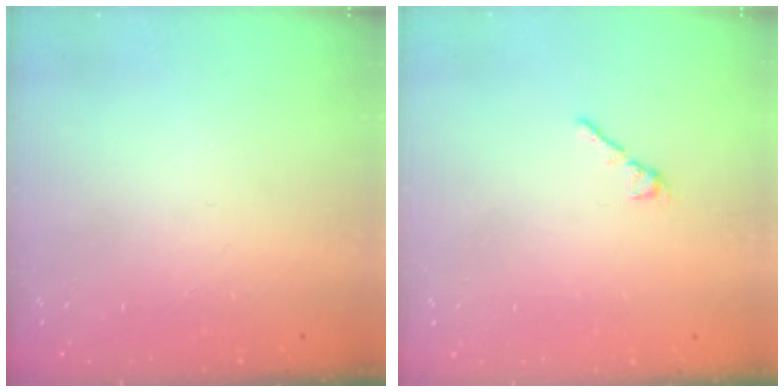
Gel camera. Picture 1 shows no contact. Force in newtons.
{"total": 2.2, "press": 2.2, "slide": 0.4}